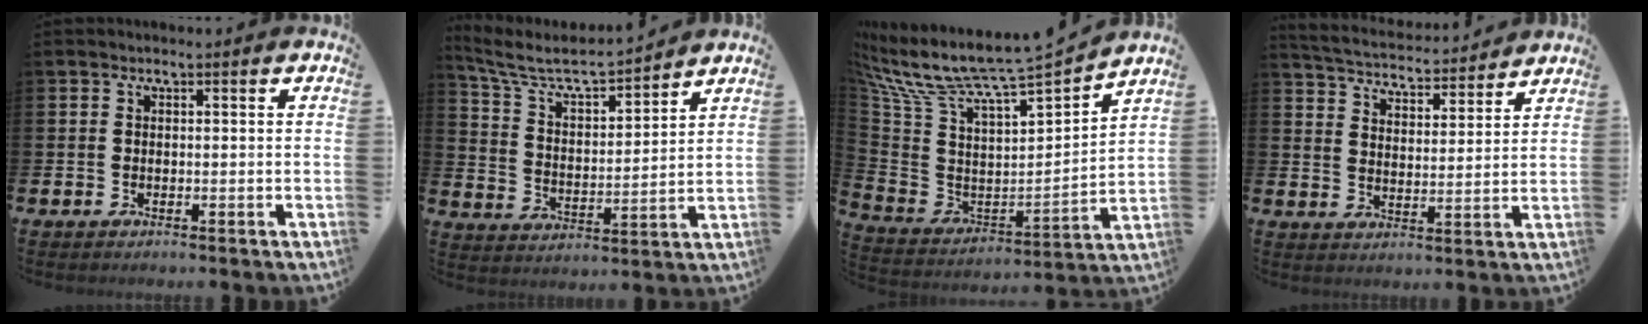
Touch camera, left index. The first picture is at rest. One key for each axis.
{"total": 6.8, "fx": 6.2, "fy": 1.7, "fz": 2.4, "tx": -0.082, "ty": -0.041, "tz": 0.103}
{"total": 8.6, "fx": 7.9, "fy": 1.0, "fz": 3.4, "tx": -0.104, "ty": -0.071, "tz": 0.128}
{"total": 4.7, "fx": 4.6, "fy": 0.7, "fz": 0.3, "tx": -0.032, "ty": -0.037, "tz": 0.079}